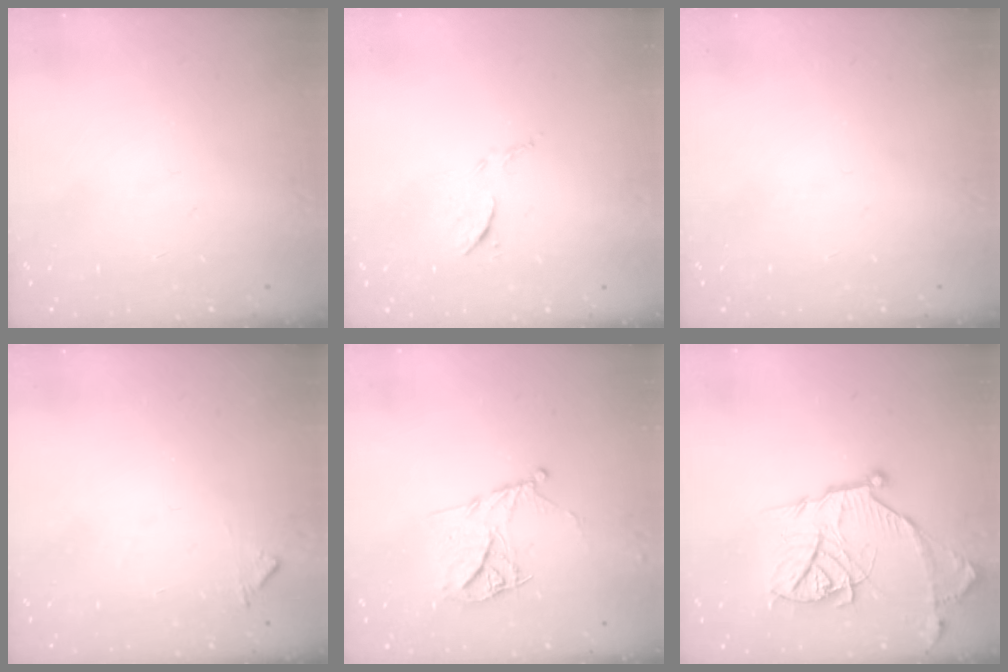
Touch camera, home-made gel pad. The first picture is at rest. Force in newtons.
{"total": 6.9, "press": 6.9, "slide": 0.4}
{"total": 0.0}
{"total": 5.7, "press": 5.7, "slide": 0.4}
{"total": 11.8, "press": 11.8, "slide": 0.9}
{"total": 17.5, "press": 17.4, "slide": 1.6}